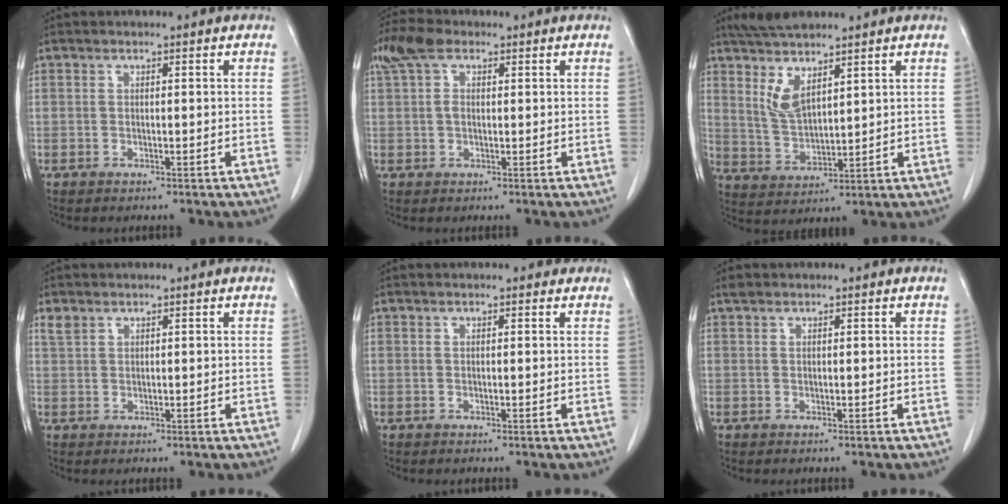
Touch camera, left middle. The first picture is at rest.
{"total": 5.2, "force": [2.4, 3.1, 3.4], "torque": [-0.080, 0.029, 0.045]}
{"total": 8.5, "force": [6.0, 1.9, 5.7], "torque": [-0.123, -0.004, 0.119]}
{"total": 1.6, "force": [1.2, 0.8, 0.5], "torque": [-0.016, 0.010, 0.029]}
{"total": 1.6, "force": [1.4, 0.6, 0.5], "torque": [-0.014, 0.009, 0.010]}
{"total": 0.8, "force": [0.8, 0.3, 0.2], "torque": [-0.014, 0.007, 0.015]}